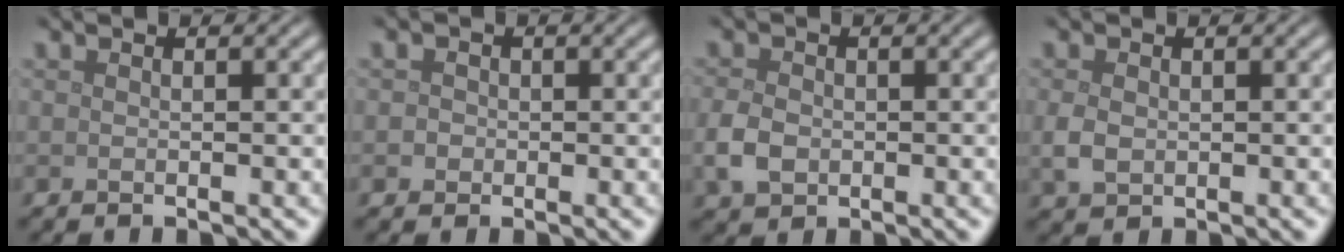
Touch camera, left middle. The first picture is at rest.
{"total": 1.3, "force": [0.1, 1.2, 0.4], "torque": [0.006, 0.001, -0.005]}
{"total": 3.0, "force": [-0.7, 2.3, 1.8], "torque": [-0.042, -0.003, -0.017]}
{"total": 2.0, "force": [-0.1, 1.6, 1.2], "torque": [-0.032, -0.004, -0.001]}